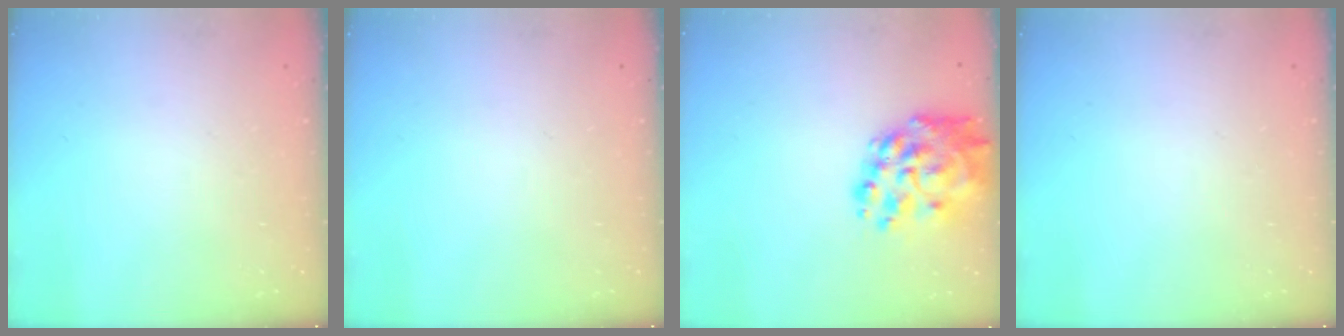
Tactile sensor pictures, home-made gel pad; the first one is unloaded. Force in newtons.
{"total": 0.0}
{"total": 13.7, "press": 13.0, "slide": 4.4}
{"total": 0.0}